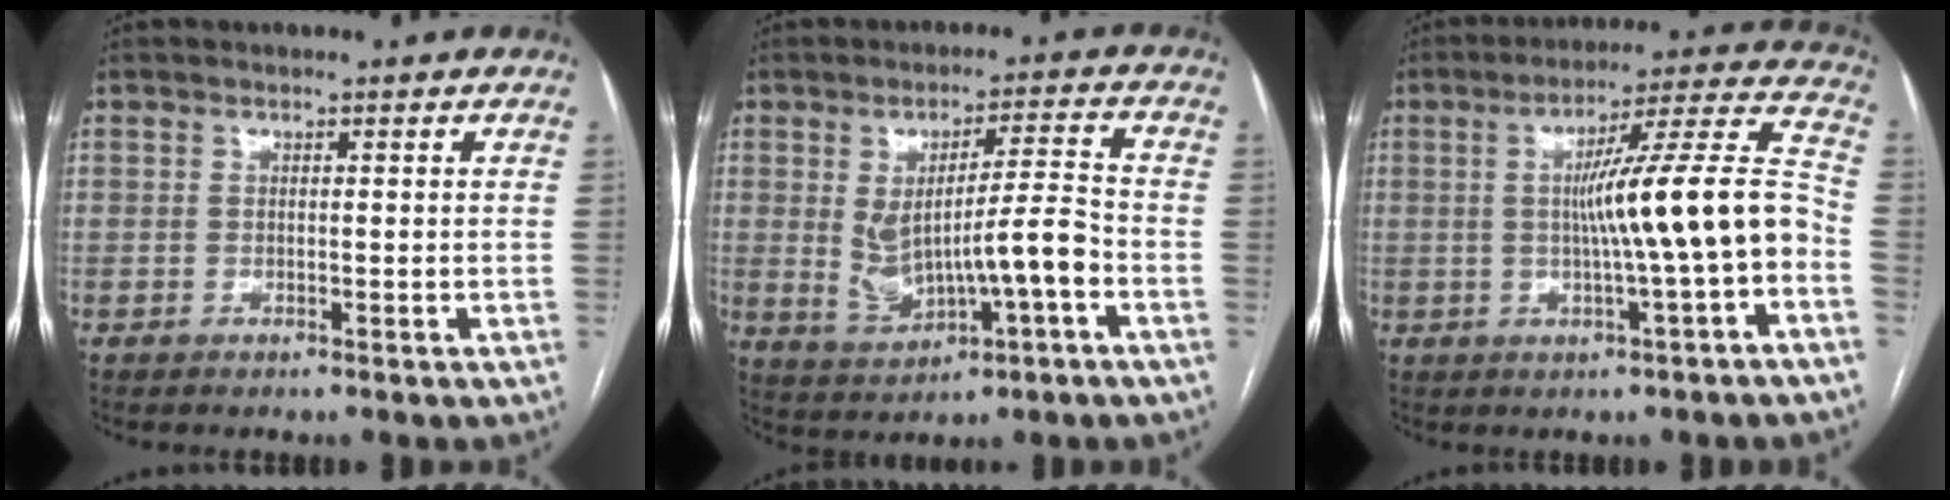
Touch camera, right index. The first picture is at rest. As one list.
[{"total": 10.4, "force": [-1.7, 2.0, 10.1], "torque": [-0.181, 0.011, -0.014]}, {"total": 14.0, "force": [-2.2, -0.3, 13.8], "torque": [-0.205, 0.021, -0.035]}]